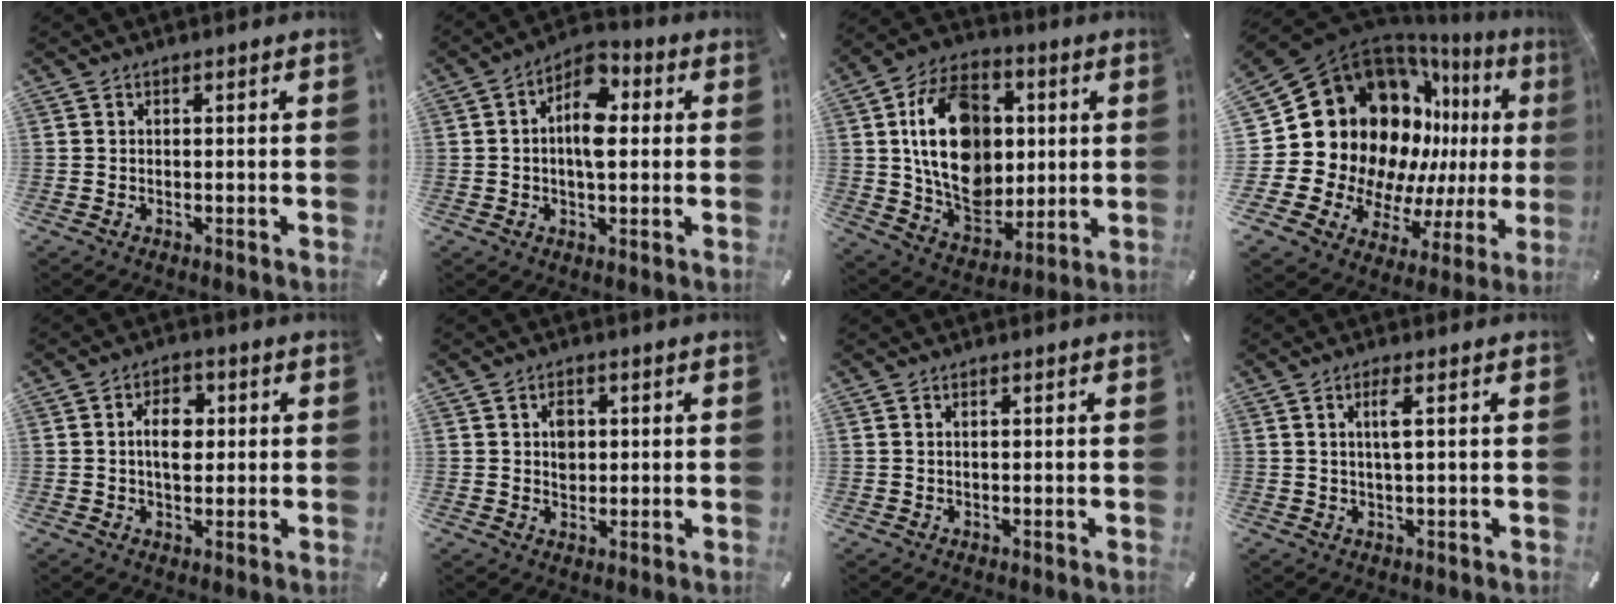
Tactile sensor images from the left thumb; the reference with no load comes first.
{"total": 9.3, "force": [1.0, 5.4, 7.5], "torque": [-0.119, 0.001, 0.017]}
{"total": 20.5, "force": [2.2, 15.8, 12.9], "torque": [-0.238, -0.005, 0.046]}
{"total": 25.5, "force": [6.0, 20.0, 14.7], "torque": [-0.250, -0.099, 0.164]}
{"total": 6.9, "force": [0.7, 4.5, 5.3], "torque": [-0.080, -0.004, 0.004]}
{"total": 4.0, "force": [0.6, 3.3, 2.1], "torque": [-0.021, -0.002, 0.005]}
{"total": 0.7, "force": [0.1, 0.4, 0.6], "torque": [-0.012, 0.002, 0.002]}
{"total": 3.6, "force": [0.9, 0.6, 3.4], "torque": [-0.062, -0.001, 0.011]}